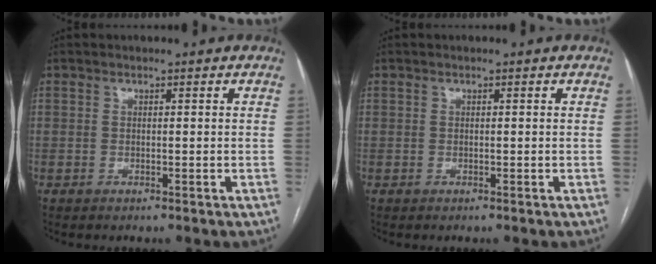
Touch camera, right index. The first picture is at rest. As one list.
[{"total": 0.0}]